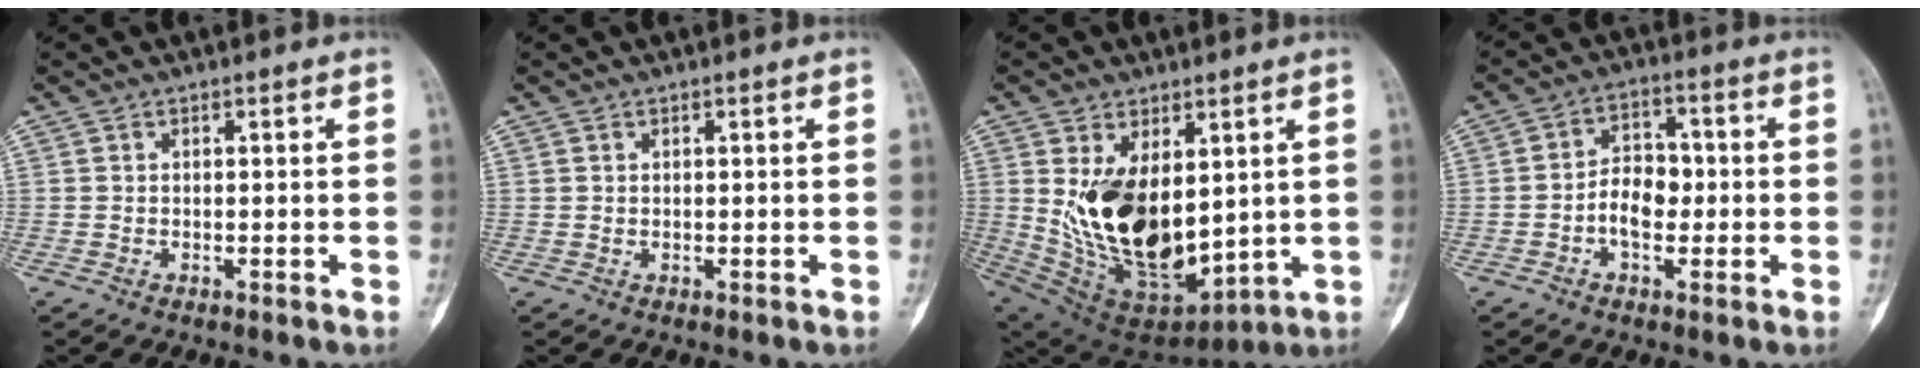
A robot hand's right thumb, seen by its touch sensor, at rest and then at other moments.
{"total": 0.0}
{"total": 20.1, "force": [2.7, 11.4, 16.3], "torque": [-0.265, -0.036, 0.082]}
{"total": 6.8, "force": [-1.2, 4.5, 4.9], "torque": [-0.061, 0.022, -0.030]}